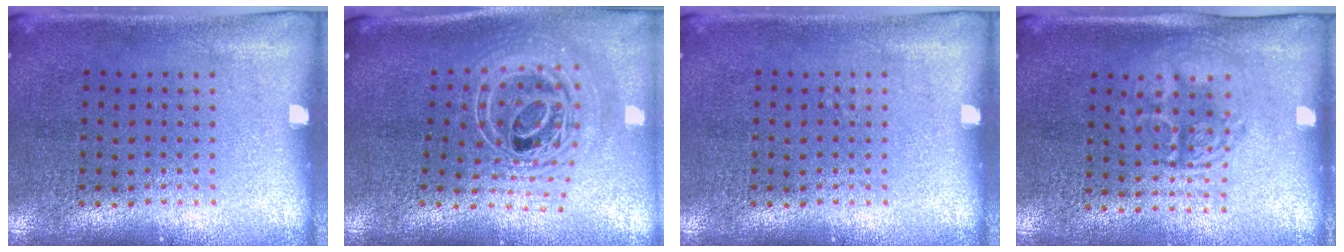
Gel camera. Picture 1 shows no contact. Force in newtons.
{"total": 2.7, "press": 2.0, "slide": 1.8}
{"total": 0.0}
{"total": 1.5, "press": 1.3, "slide": 0.6}